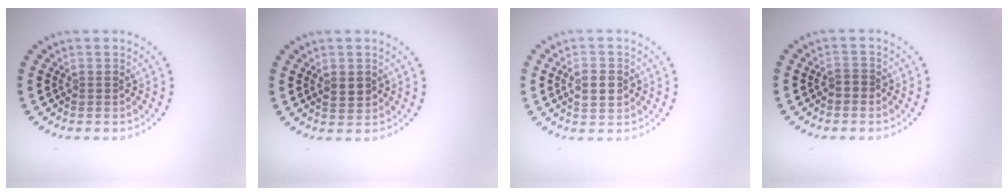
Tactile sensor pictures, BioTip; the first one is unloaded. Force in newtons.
{"total": 1.6, "press": 1.6, "slide": 0.2}
{"total": 2.5, "press": 2.5, "slide": 0.2}
{"total": 1.0, "press": 0.9, "slide": 0.4}